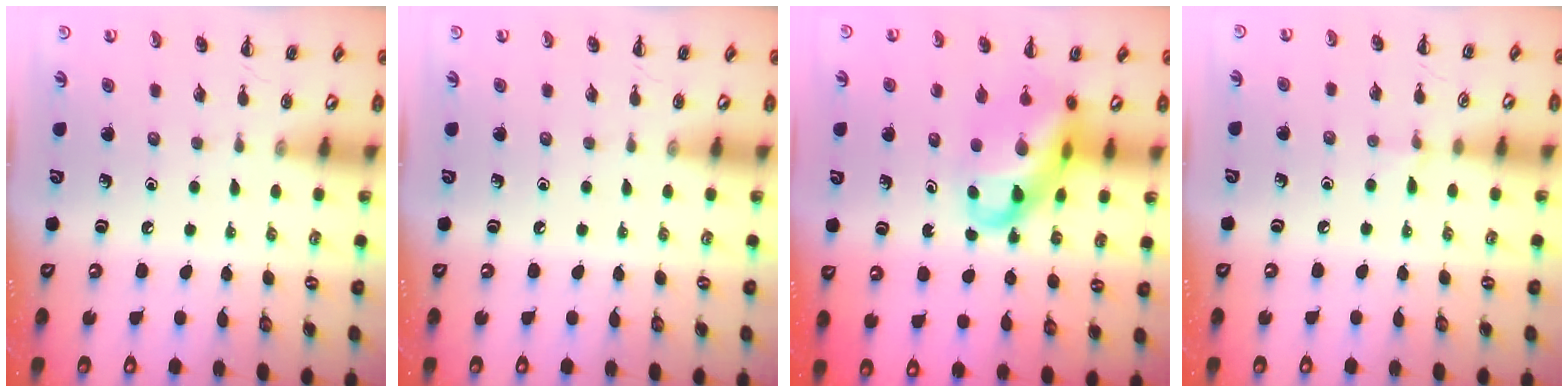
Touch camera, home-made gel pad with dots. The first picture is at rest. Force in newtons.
{"total": 0.0}
{"total": 14.8, "press": 14.3, "slide": 3.6}
{"total": 4.2, "press": 3.9, "slide": 1.6}